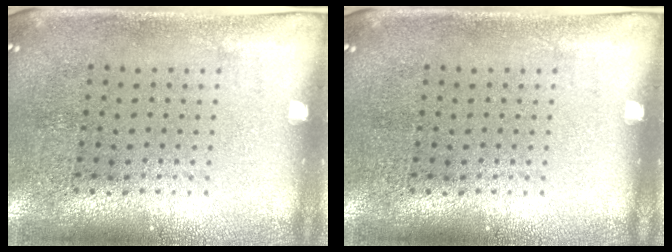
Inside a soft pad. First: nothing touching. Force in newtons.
{"total": 0.0}